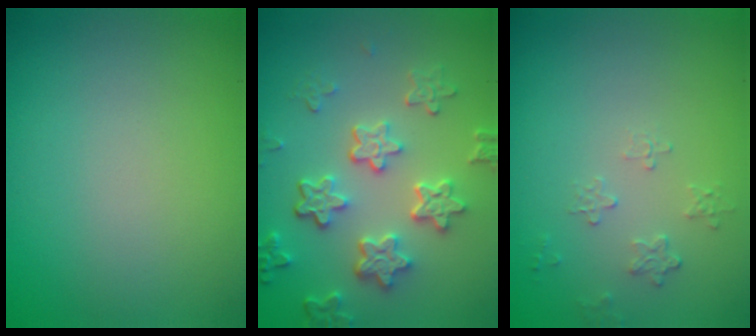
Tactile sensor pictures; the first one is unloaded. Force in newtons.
{"total": 5.3, "press": 4.1, "slide": 3.4}
{"total": 1.2, "press": 0.8, "slide": 0.9}